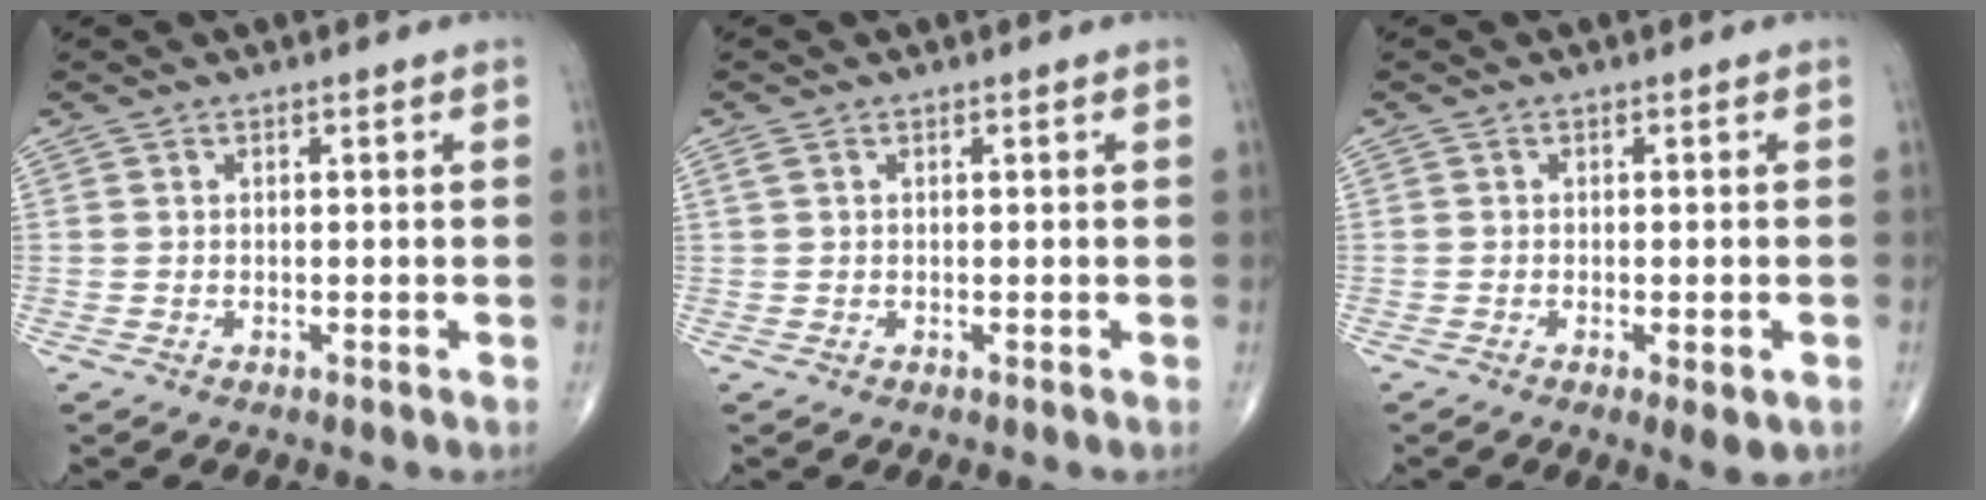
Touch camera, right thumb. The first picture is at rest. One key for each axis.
{"total": 0.9, "fx": 0.4, "fy": 0.5, "fz": 0.6, "tx": -0.020, "ty": 0.012, "tz": 0.012}
{"total": 3.4, "fx": -1.4, "fy": 0.9, "fz": 2.9, "tx": -0.039, "ty": -0.005, "tz": -0.015}